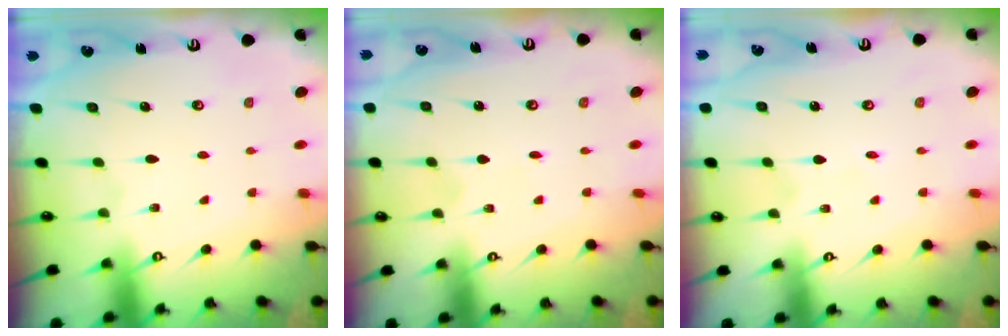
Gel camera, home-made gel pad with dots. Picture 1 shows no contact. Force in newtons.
{"total": 0.0}
{"total": 0.7, "press": 0.7, "slide": 0.0}